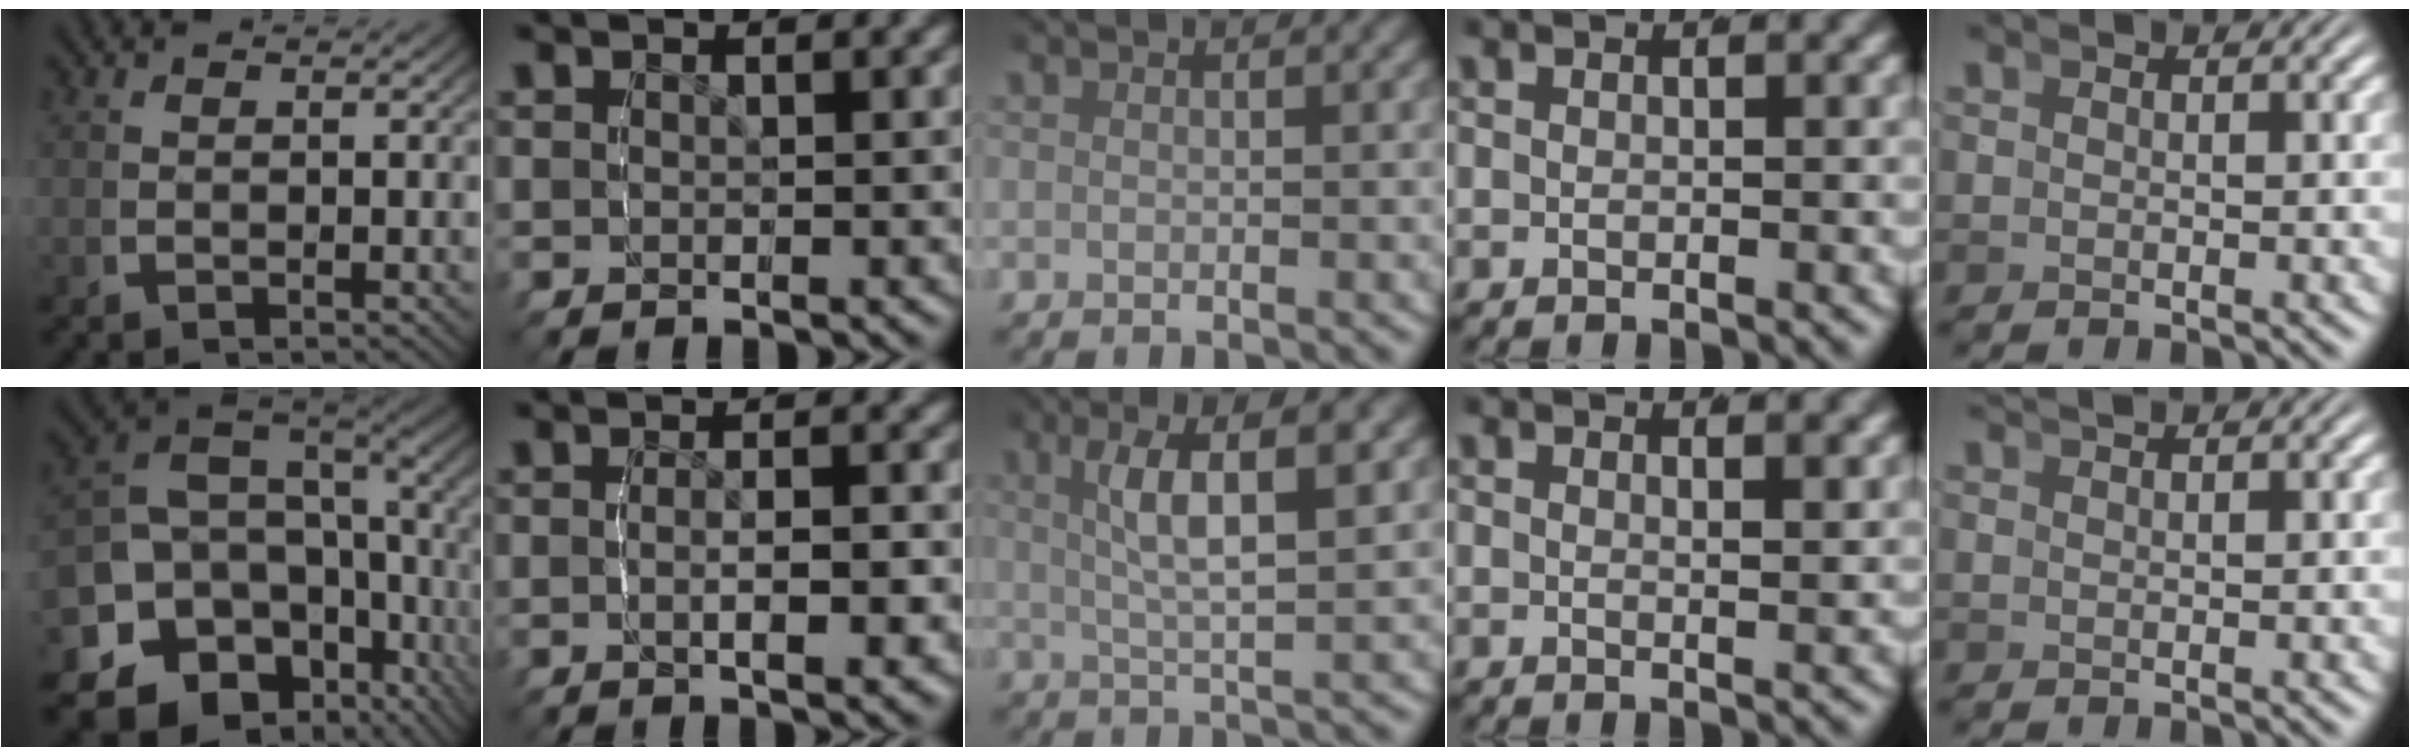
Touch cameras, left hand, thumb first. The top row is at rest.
{"thumb": {"total": 17.8, "force": [-3.4, 13.2, 11.5], "torque": [-0.226, -0.060, -0.038]}, "index": {"total": 2.3, "force": [-1.0, 0.5, 2.1], "torque": [-0.035, -0.002, -0.017]}, "middle": {"total": 4.7, "force": [1.5, 0.5, 4.5], "torque": [-0.076, 0.010, 0.024]}, "ring": {"total": 1.2, "force": [0.9, -0.2, 0.8], "torque": [-0.008, -0.006, 0.015]}, "little": {"total": 1.3, "force": [1.1, -0.6, 0.1], "torque": [0.006, 0.006, 0.021]}}